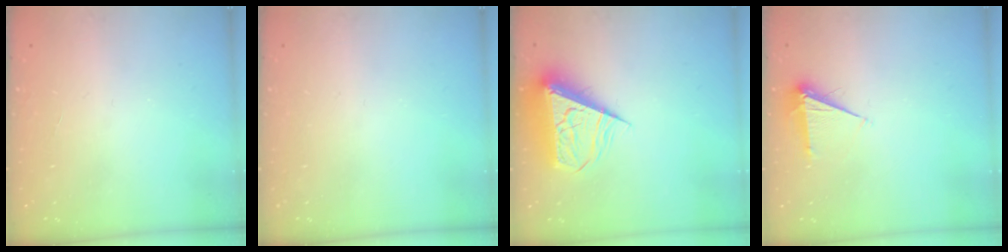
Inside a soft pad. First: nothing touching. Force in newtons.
{"total": 0.0}
{"total": 9.3, "press": 9.3, "slide": 1.2}
{"total": 5.4, "press": 5.4, "slide": 0.8}